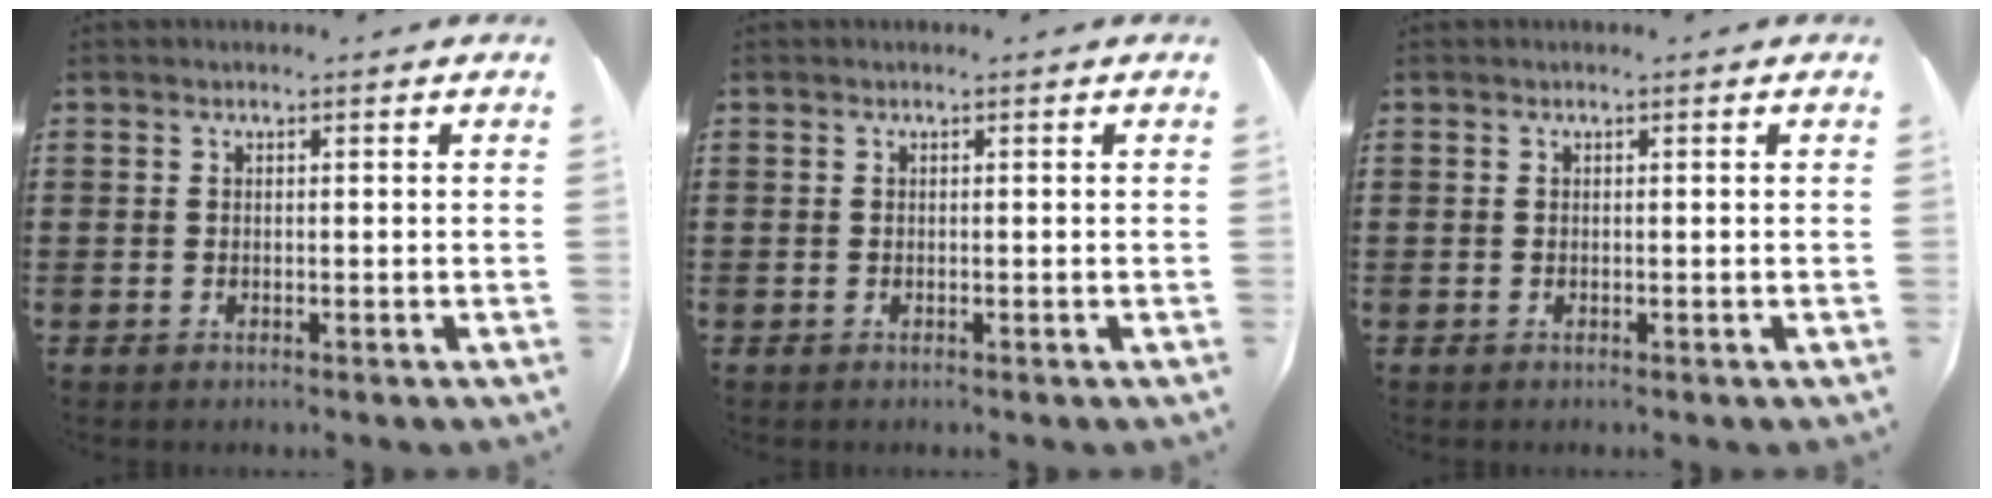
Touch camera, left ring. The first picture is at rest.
{"total": 0.0}
{"total": 0.0}